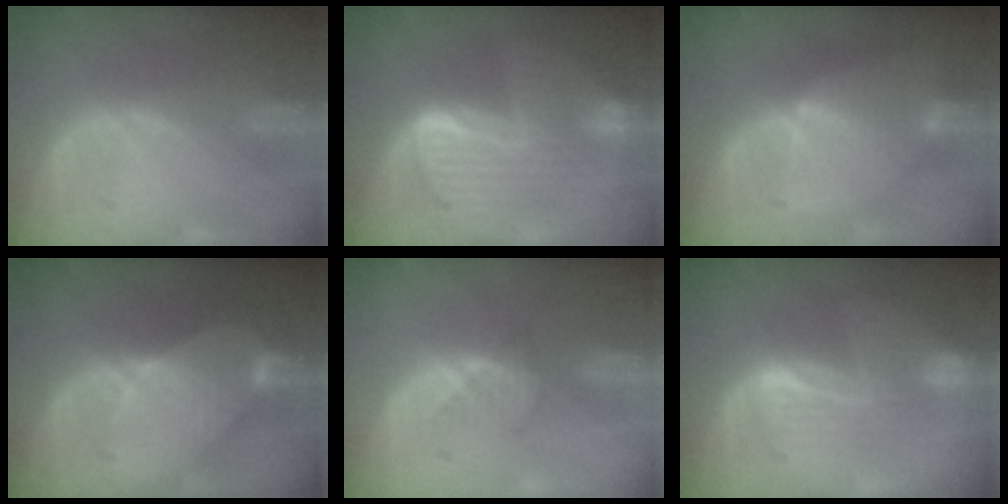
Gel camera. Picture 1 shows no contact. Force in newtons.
{"total": 9.4, "press": 9.4, "slide": 0.8}
{"total": 6.5, "press": 5.7, "slide": 3.2}
{"total": 8.2, "press": 7.3, "slide": 3.6}
{"total": 2.5, "press": 2.5, "slide": 0.2}
{"total": 6.5, "press": 6.4, "slide": 1.3}